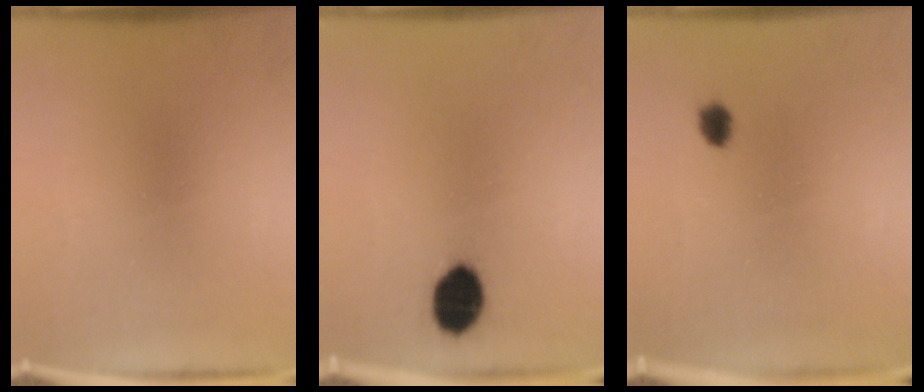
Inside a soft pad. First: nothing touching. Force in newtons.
{"total": 8.4}
{"total": 2.1}